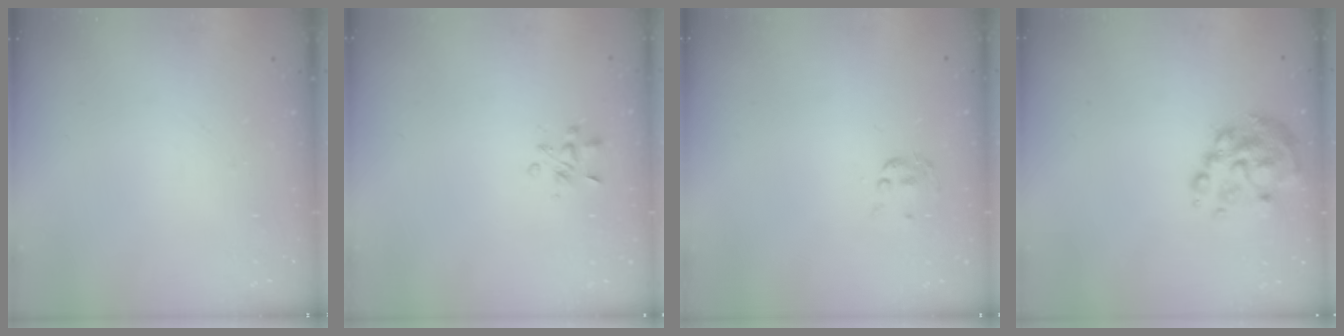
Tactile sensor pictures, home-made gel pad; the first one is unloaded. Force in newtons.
{"total": 3.4, "press": 3.2, "slide": 1.1}
{"total": 2.0, "press": 1.9, "slide": 0.5}
{"total": 8.8, "press": 8.4, "slide": 2.7}